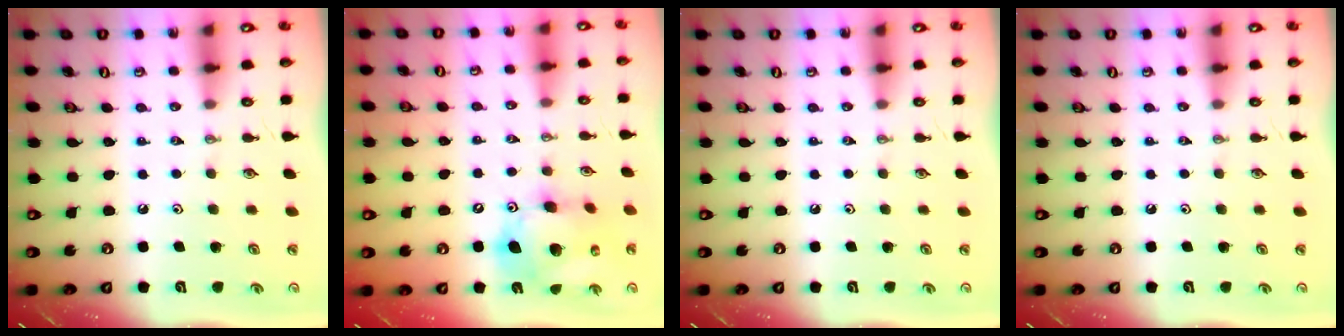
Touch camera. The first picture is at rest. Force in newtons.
{"total": 15.9, "press": 15.7, "slide": 2.5}
{"total": 0.0}
{"total": 0.0}